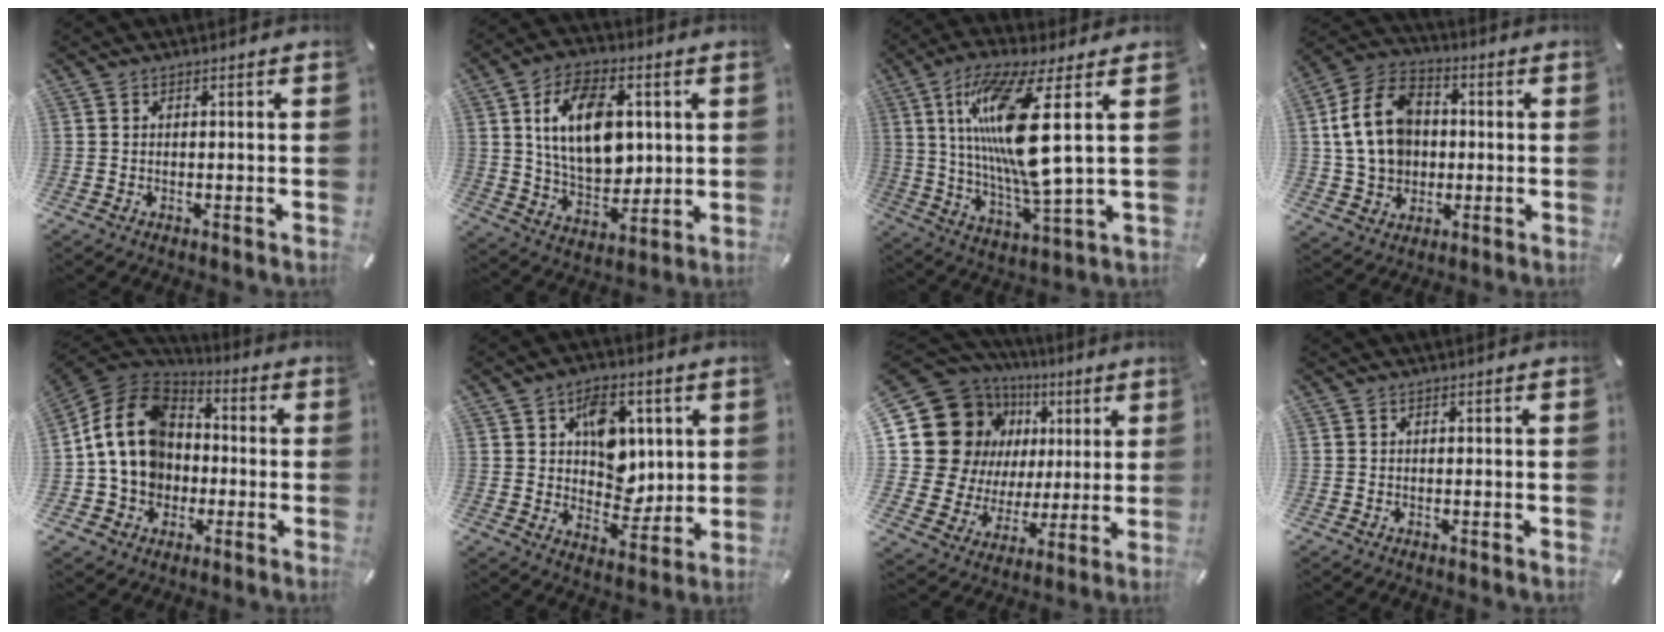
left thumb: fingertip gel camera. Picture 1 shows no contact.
{"total": 16.1, "force": [3.7, 10.3, 11.8], "torque": [-0.215, 0.003, 0.062]}
{"total": 18.9, "force": [5.6, 3.6, 17.7], "torque": [-0.367, -0.026, 0.070]}
{"total": 14.5, "force": [0.7, 12.0, 8.0], "torque": [-0.185, 0.018, 0.017]}
{"total": 15.8, "force": [-1.2, 13.7, 7.8], "torque": [-0.164, 0.022, -0.019]}
{"total": 10.7, "force": [3.1, 8.5, 5.7], "torque": [-0.069, -0.011, 0.056]}
{"total": 21.8, "force": [7.2, 17.8, 10.5], "torque": [-0.197, -0.043, 0.155]}
{"total": 0.0}